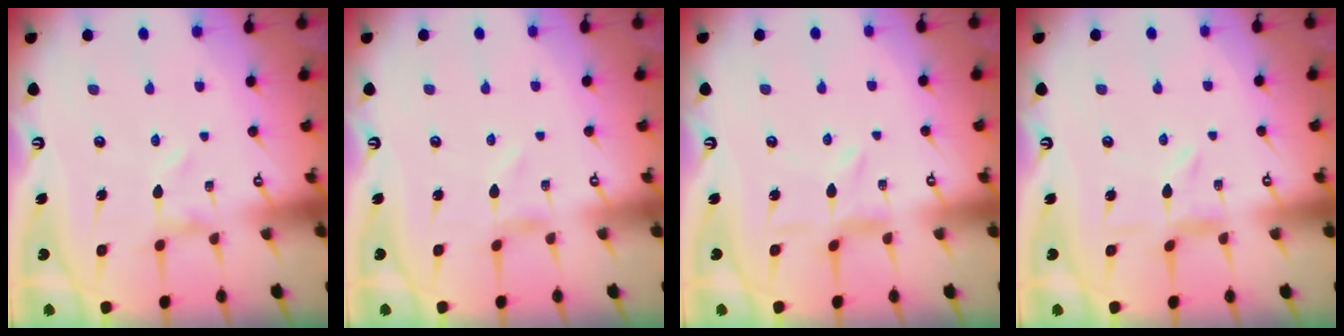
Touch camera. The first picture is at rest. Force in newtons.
{"total": 1.0, "press": 0.9, "slide": 0.1}
{"total": 2.1, "press": 2.1, "slide": 0.3}
{"total": 0.8, "press": 0.7, "slide": 0.4}